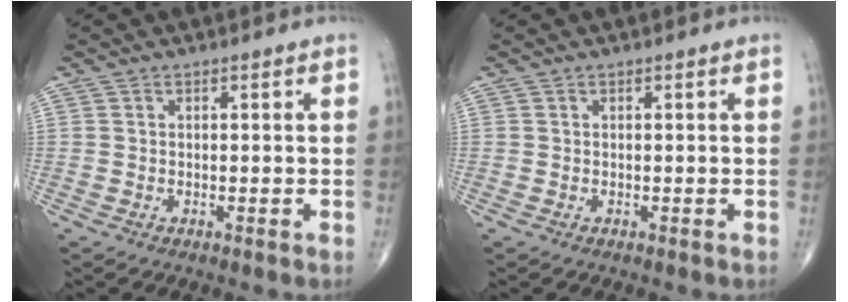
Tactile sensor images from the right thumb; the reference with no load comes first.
{"total": 0.0}